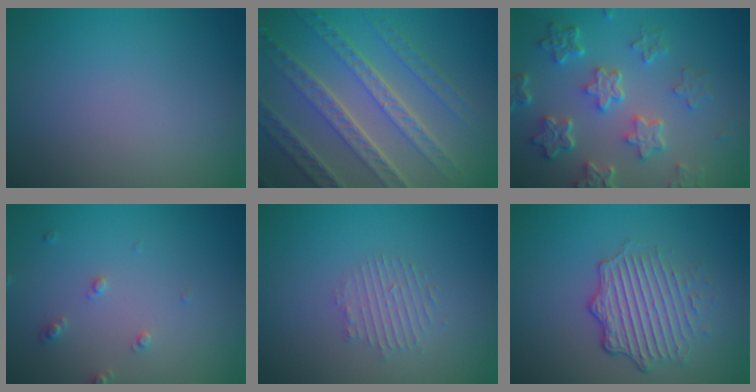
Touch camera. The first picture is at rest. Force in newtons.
{"total": 8.3, "press": 5.7, "slide": 5.9}
{"total": 5.8, "press": 4.4, "slide": 3.8}
{"total": 1.3, "press": 1.2, "slide": 0.3}
{"total": 1.8, "press": 1.7, "slide": 0.4}
{"total": 5.0, "press": 3.6, "slide": 3.5}